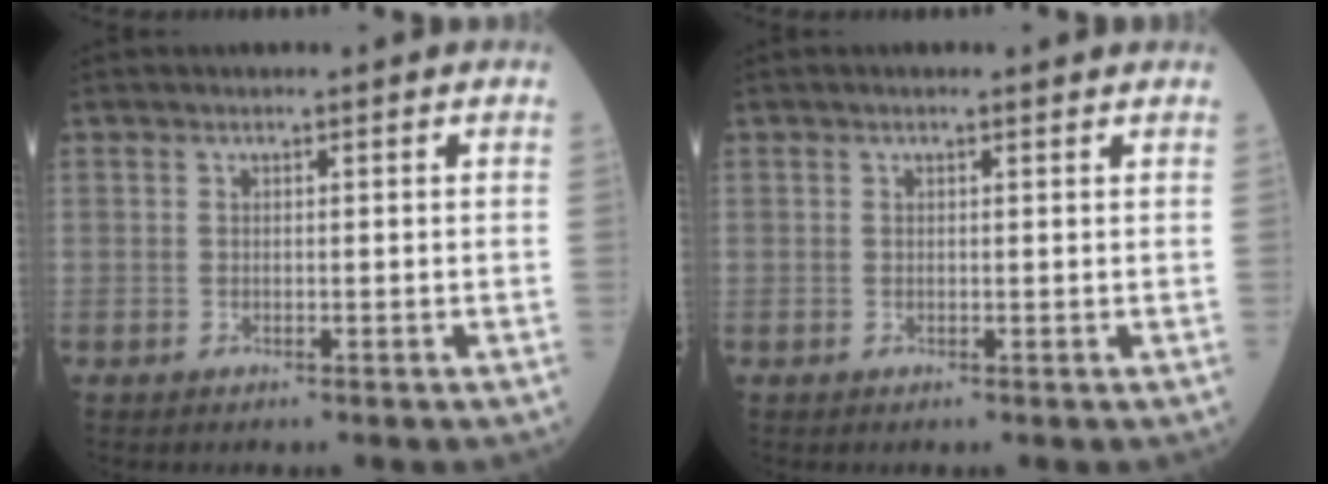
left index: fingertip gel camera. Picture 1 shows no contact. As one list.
[{"total": 1.3, "force": [1.2, 0.1, 0.5], "torque": [-0.012, 0.007, 0.015]}]